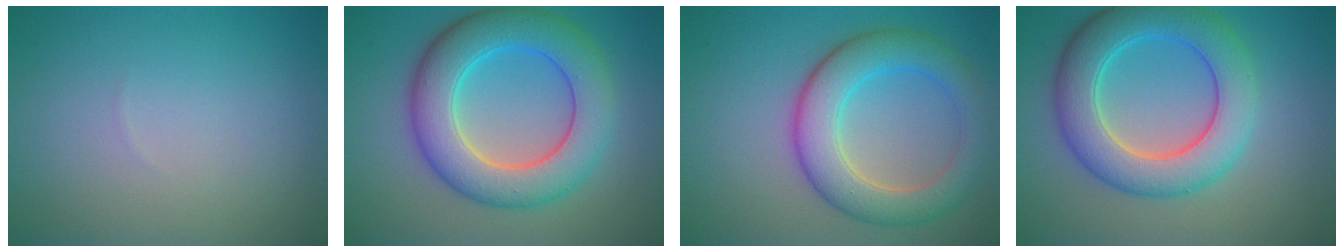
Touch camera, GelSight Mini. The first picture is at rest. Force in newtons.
{"total": 8.7, "press": 8.7, "slide": 0.3}
{"total": 6.6, "press": 6.6, "slide": 0.1}
{"total": 7.7, "press": 7.7, "slide": 0.3}